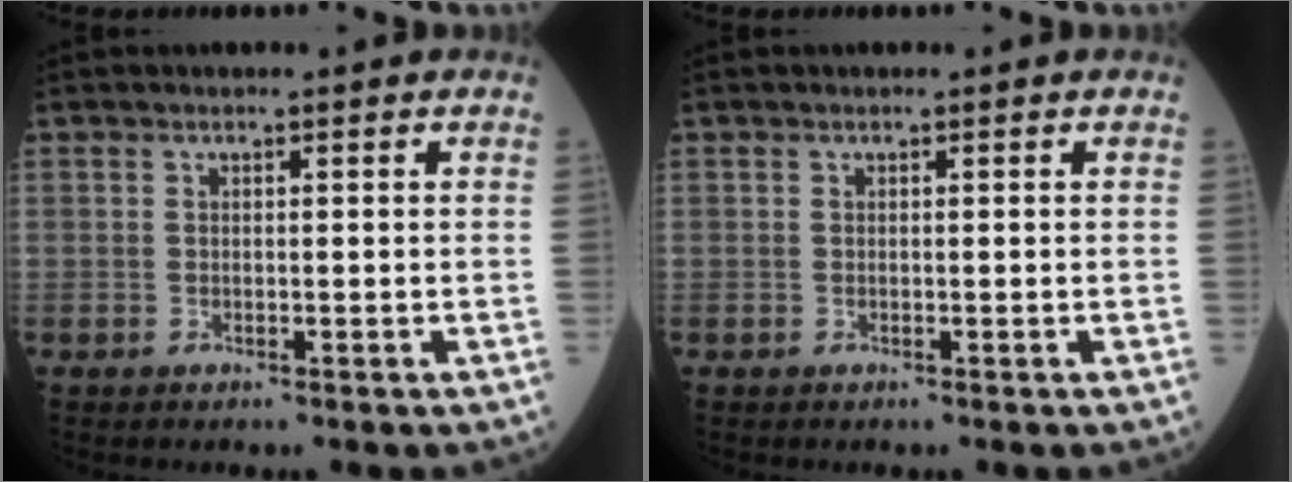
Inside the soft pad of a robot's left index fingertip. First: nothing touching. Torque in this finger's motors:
{"motor_torque": [-0.02, 0.02, 0.00, 0.00]}